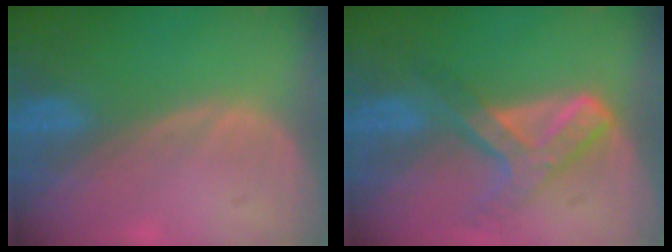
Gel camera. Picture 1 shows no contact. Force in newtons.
{"total": 7.2, "press": 6.2, "slide": 3.8}